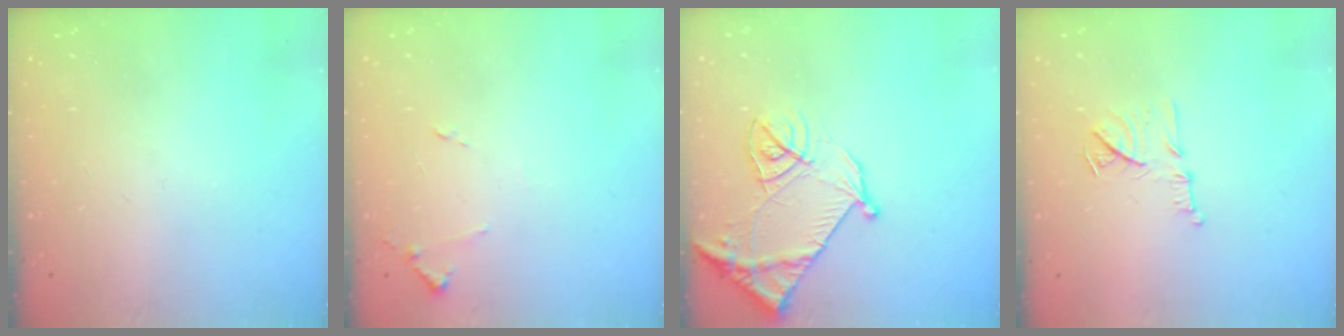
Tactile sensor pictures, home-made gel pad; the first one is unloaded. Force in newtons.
{"total": 7.9, "press": 7.8, "slide": 0.7}
{"total": 14.4, "press": 14.3, "slide": 1.6}
{"total": 11.8, "press": 11.8, "slide": 0.7}